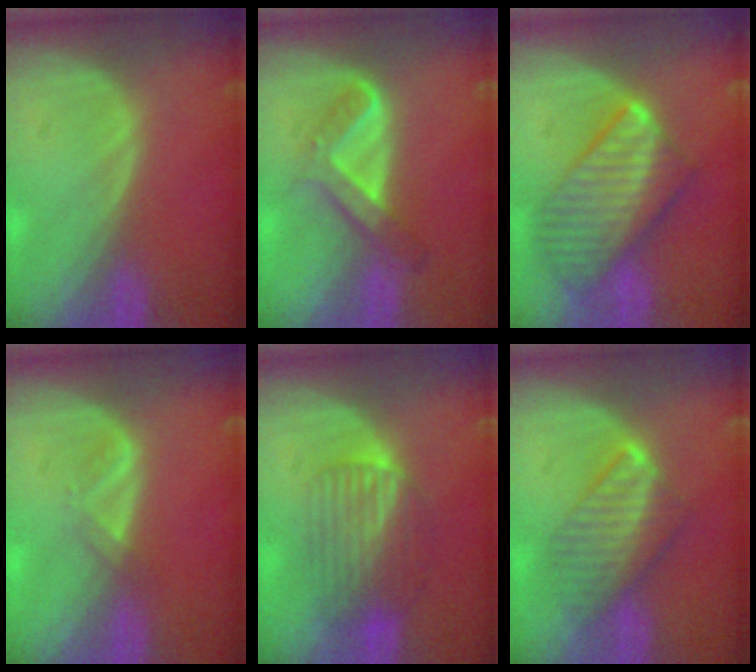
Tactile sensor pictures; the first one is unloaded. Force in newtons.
{"total": 5.3, "press": 5.0, "slide": 1.9}
{"total": 10.2, "press": 10.2, "slide": 0.8}
{"total": 1.8, "press": 1.7, "slide": 0.3}
{"total": 6.3, "press": 6.2, "slide": 1.1}
{"total": 6.5, "press": 6.4, "slide": 0.9}